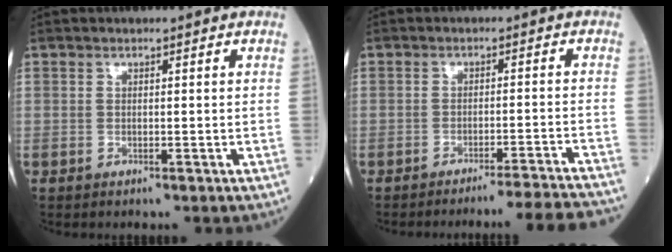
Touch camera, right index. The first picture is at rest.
{"total": 11.5, "force": [-11.0, -2.2, 2.6], "torque": [-0.002, -0.019, -0.141]}